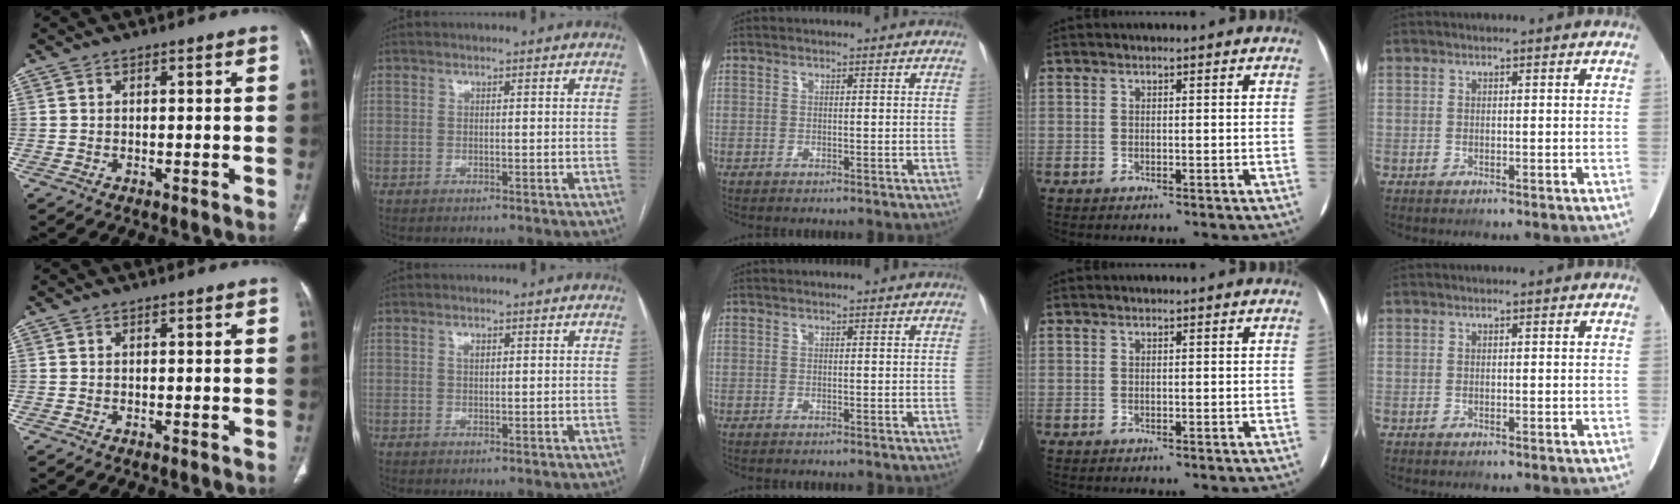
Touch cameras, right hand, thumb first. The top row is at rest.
{"index": {"total": 1.1, "force": [0.5, 0.6, 0.8], "torque": [-0.014, 0.001, 0.008]}}